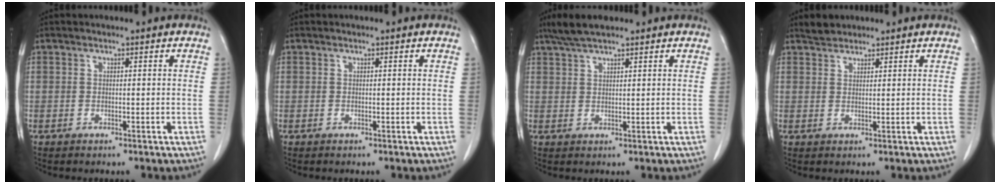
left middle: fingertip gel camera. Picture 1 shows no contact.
{"total": 0.0}
{"total": 5.0, "force": [4.1, 0.8, 2.8], "torque": [-0.061, 0.017, 0.077]}
{"total": 2.2, "force": [2.0, 0.8, 0.2], "torque": [-0.011, 0.007, 0.037]}